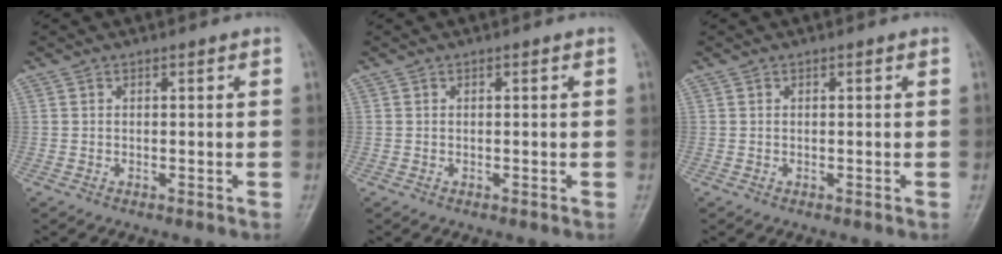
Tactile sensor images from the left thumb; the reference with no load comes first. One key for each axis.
{"total": 0.0}
{"total": 0.0}